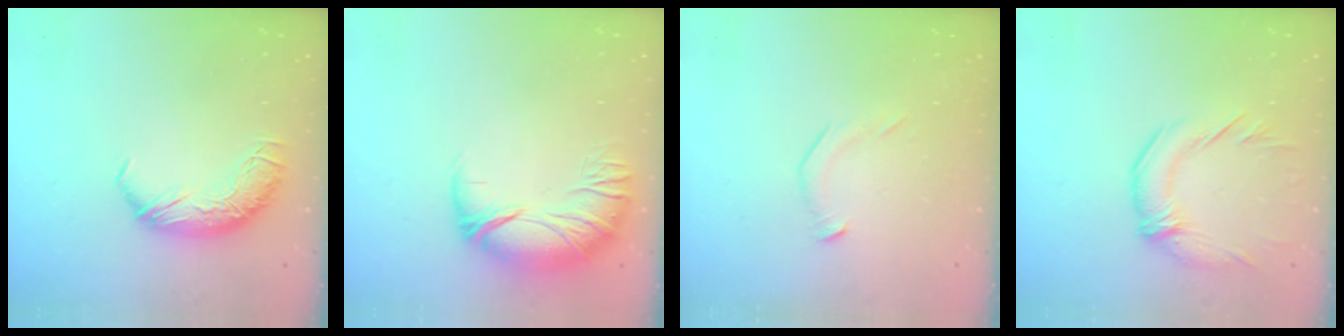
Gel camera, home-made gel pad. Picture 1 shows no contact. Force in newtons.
{"total": 3.0, "press": 1.2, "slide": 2.8}
{"total": 5.2, "press": 5.1, "slide": 1.0}
{"total": 2.8, "press": 1.9, "slide": 2.2}